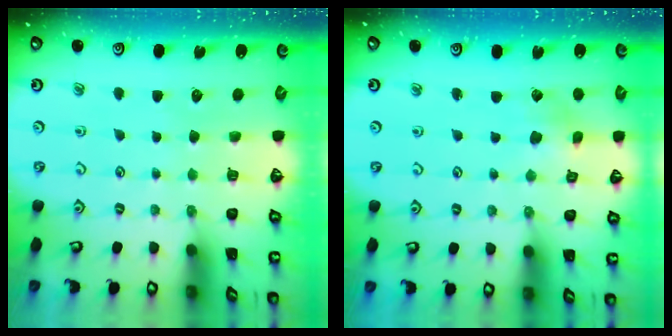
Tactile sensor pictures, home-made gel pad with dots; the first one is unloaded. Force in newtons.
{"total": 2.9, "press": 2.9, "slide": 0.1}